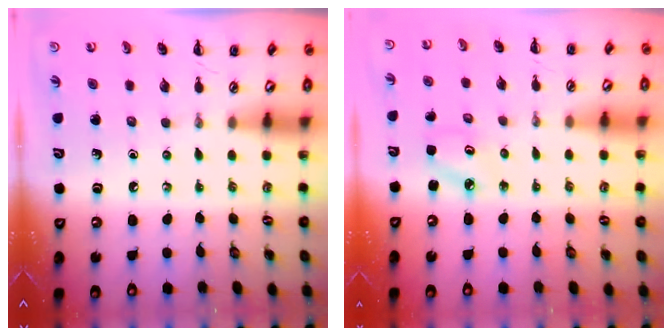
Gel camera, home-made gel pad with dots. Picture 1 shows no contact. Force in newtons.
{"total": 2.9, "press": 2.8, "slide": 0.5}